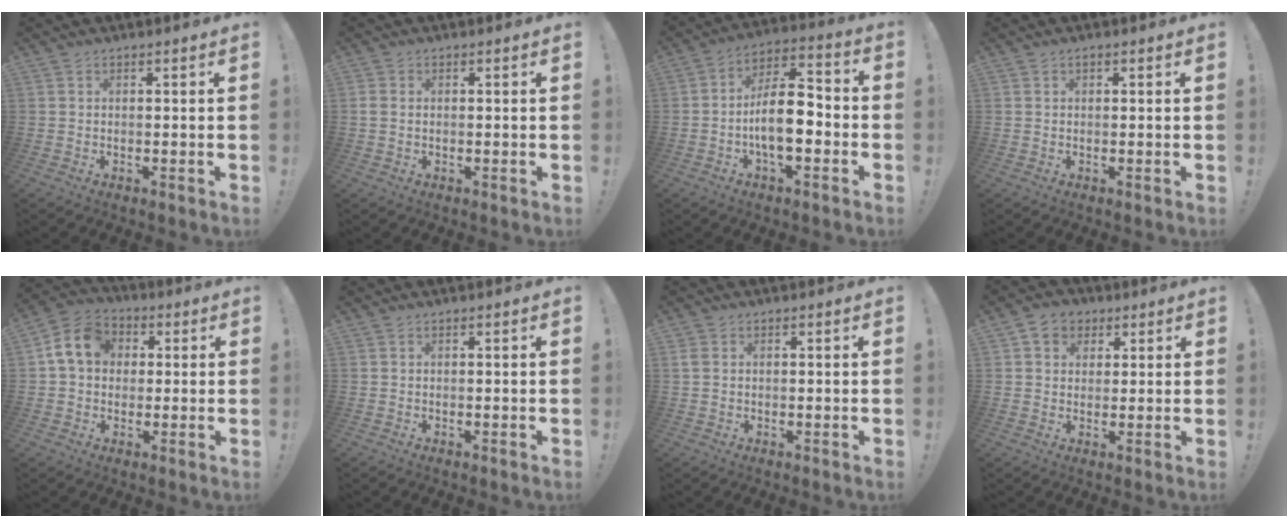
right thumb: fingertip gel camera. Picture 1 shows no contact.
{"total": 1.5, "force": [0.3, 1.1, 1.0], "torque": [-0.023, 0.007, 0.007]}
{"total": 13.7, "force": [-3.4, 6.1, 11.8], "torque": [-0.217, 0.014, -0.063]}
{"total": 0.5, "force": [0.1, 0.4, 0.3], "torque": [-0.007, 0.002, 0.002]}
{"total": 10.9, "force": [2.5, 8.9, 5.7], "torque": [-0.091, 0.012, 0.055]}
{"total": 0.0}
{"total": 1.9, "force": [0.2, 1.5, 1.1], "torque": [-0.023, 0.006, 0.005]}
{"total": 6.5, "force": [2.6, 5.5, 2.2], "torque": [-0.039, -0.001, 0.052]}